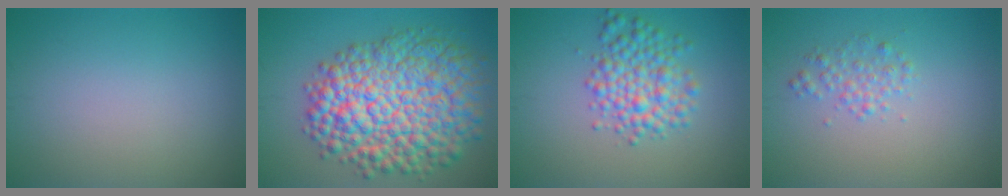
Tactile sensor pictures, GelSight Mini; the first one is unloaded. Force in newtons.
{"total": 12.5, "press": 12.5, "slide": 0.4}
{"total": 4.5, "press": 4.5, "slide": 0.1}
{"total": 1.7, "press": 1.7, "slide": 0.0}